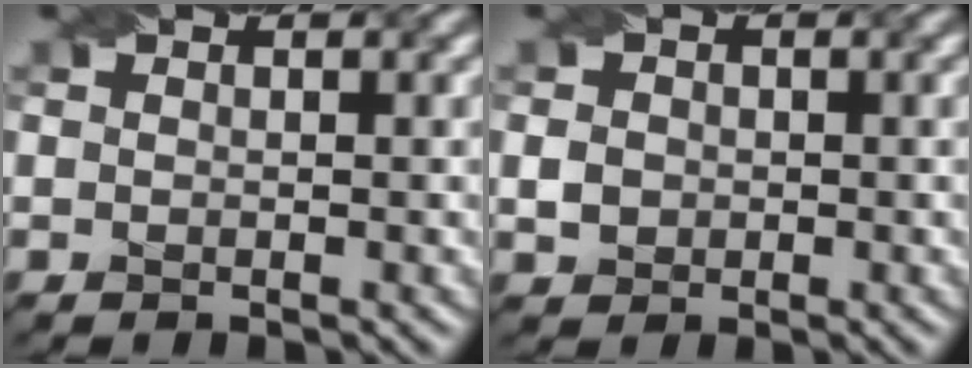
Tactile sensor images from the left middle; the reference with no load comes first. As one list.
[{"total": 1.7, "force": [-0.4, 1.5, 0.6], "torque": [-0.012, -0.001, -0.006]}]